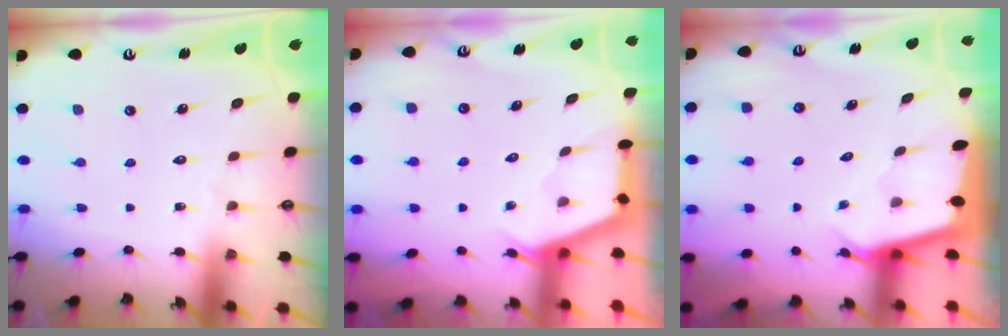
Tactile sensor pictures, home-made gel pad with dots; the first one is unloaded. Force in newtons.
{"total": 2.9, "press": 2.9, "slide": 0.3}
{"total": 2.4, "press": 2.4, "slide": 0.2}